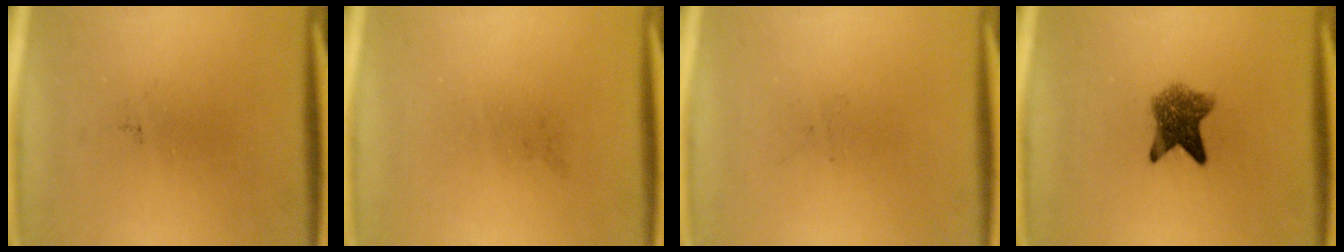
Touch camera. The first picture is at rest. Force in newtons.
{"total": 0.0}
{"total": 0.0}
{"total": 5.9}